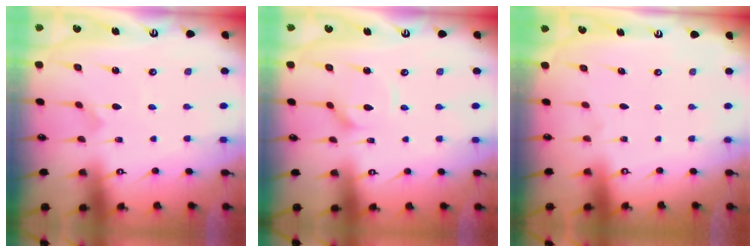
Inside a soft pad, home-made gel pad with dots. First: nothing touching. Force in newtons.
{"total": 2.7, "press": 2.7, "slide": 0.3}
{"total": 0.0}